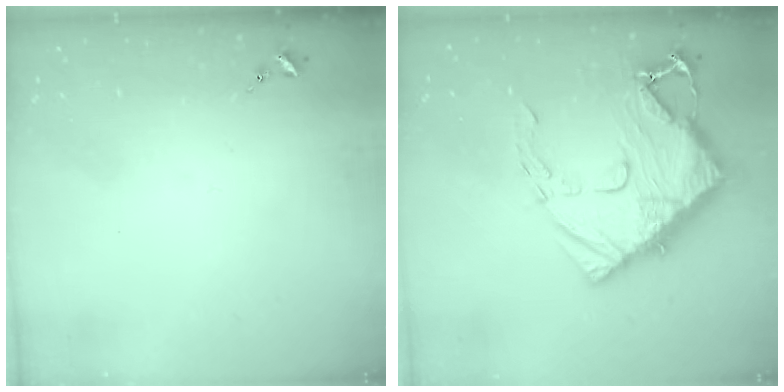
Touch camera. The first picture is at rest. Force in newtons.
{"total": 18.3, "press": 18.2, "slide": 2.1}